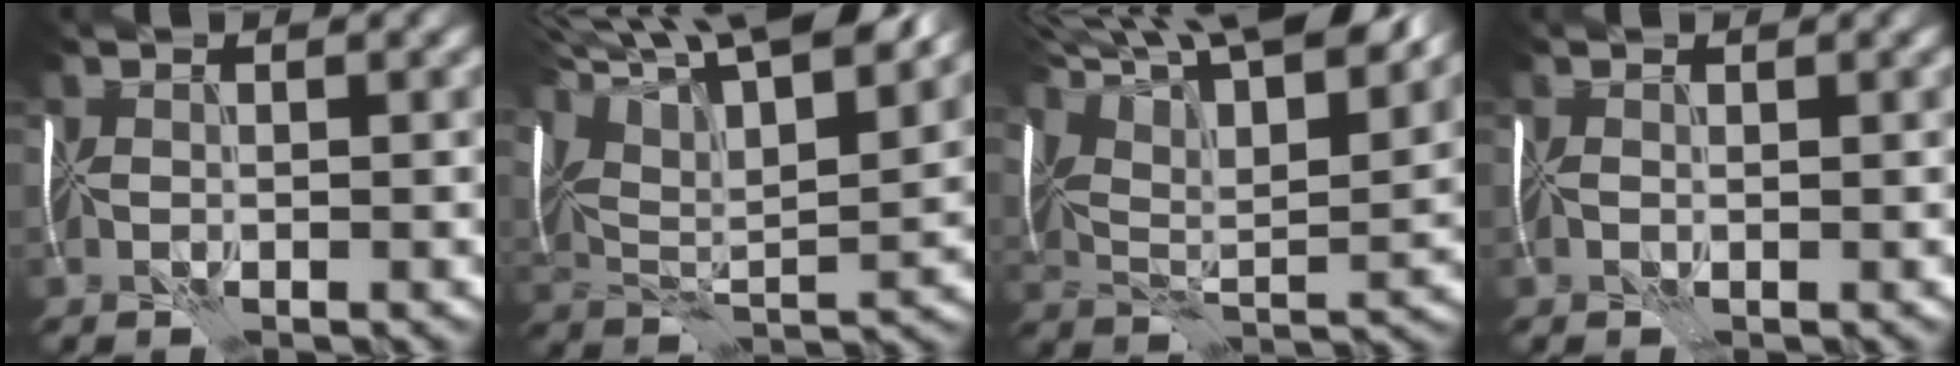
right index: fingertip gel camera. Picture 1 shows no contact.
{"total": 15.6, "force": [10.0, 4.7, 11.0], "torque": [-0.198, 0.041, 0.145]}
{"total": 15.8, "force": [11.3, 4.4, 10.1], "torque": [-0.181, 0.045, 0.153]}
{"total": 0.7, "force": [0.3, 0.5, 0.5], "torque": [-0.008, 0.005, 0.002]}